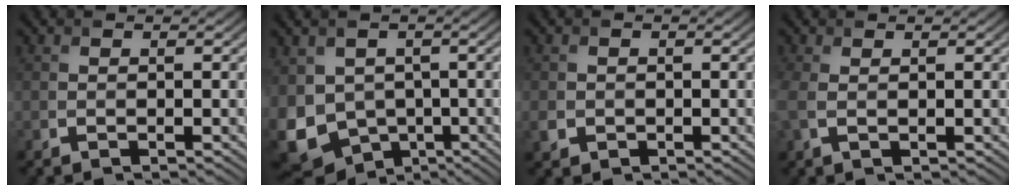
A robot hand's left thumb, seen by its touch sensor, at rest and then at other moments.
{"total": 11.3, "force": [-2.7, 8.7, 6.7], "torque": [-0.183, -0.026, -0.050]}
{"total": 1.7, "force": [-0.5, 1.6, 0.6], "torque": [-0.015, -0.008, -0.012]}
{"total": 2.7, "force": [0.4, 1.1, 2.4], "torque": [-0.072, 0.004, 0.002]}